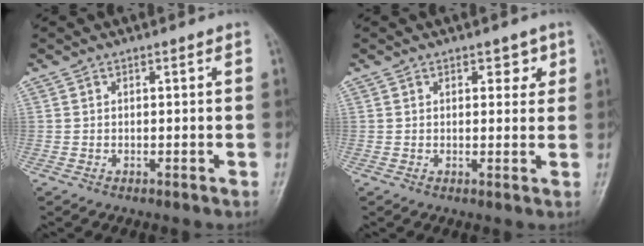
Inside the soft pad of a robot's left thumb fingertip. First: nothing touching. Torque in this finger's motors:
{"motor_torque": [-0.03, 0.05, -0.05, 0.24, -0.02]}